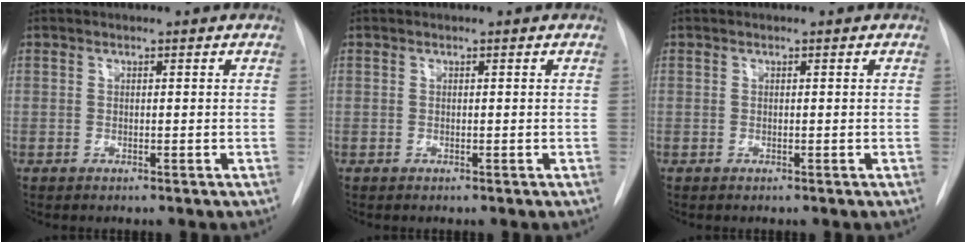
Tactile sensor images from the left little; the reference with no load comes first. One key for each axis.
{"total": 0.0}
{"total": 0.0}